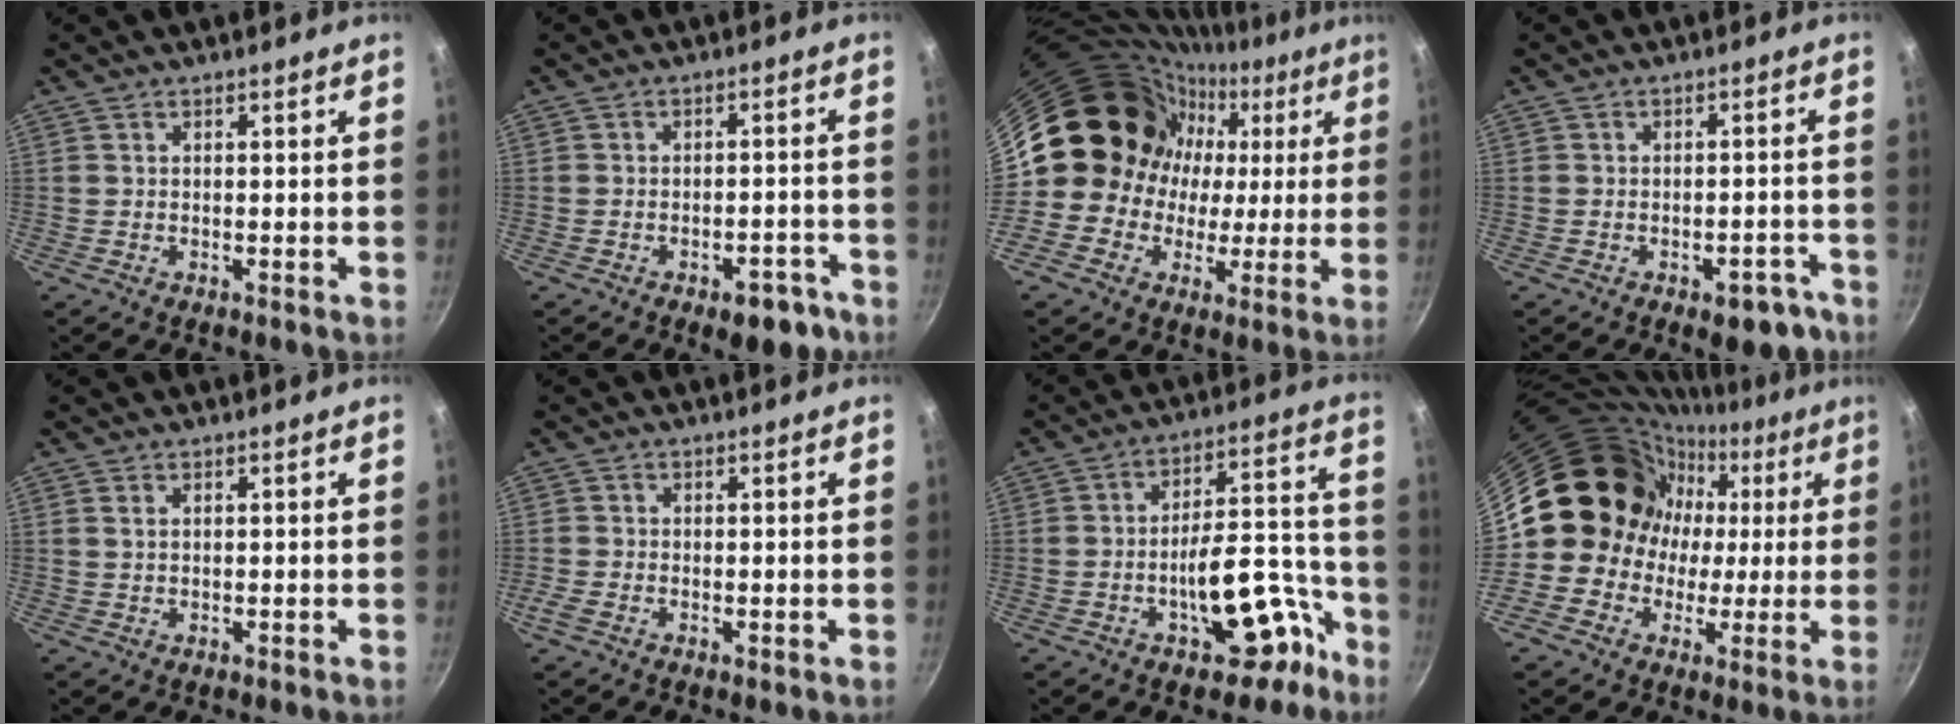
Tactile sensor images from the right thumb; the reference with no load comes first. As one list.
[{"total": 7.5, "force": [-4.3, 3.9, 4.8], "torque": [-0.027, 0.035, -0.043]}, {"total": 18.1, "force": [2.4, 16.5, 6.9], "torque": [-0.063, 0.036, 0.031]}, {"total": 7.2, "force": [-4.1, 3.9, 4.4], "torque": [-0.016, 0.037, -0.038]}, {"total": 1.0, "force": [0.5, 0.6, 0.7], "torque": [-0.013, 0.001, 0.010]}, {"total": 1.6, "force": [-0.6, 1.0, 1.1], "torque": [-0.026, 0.001, -0.017]}, {"total": 15.0, "force": [-7.4, 7.3, 10.8], "torque": [-0.085, 0.088, -0.099]}, {"total": 16.7, "force": [1.2, 15.5, 6.1], "torque": [-0.044, 0.036, 0.007]}]